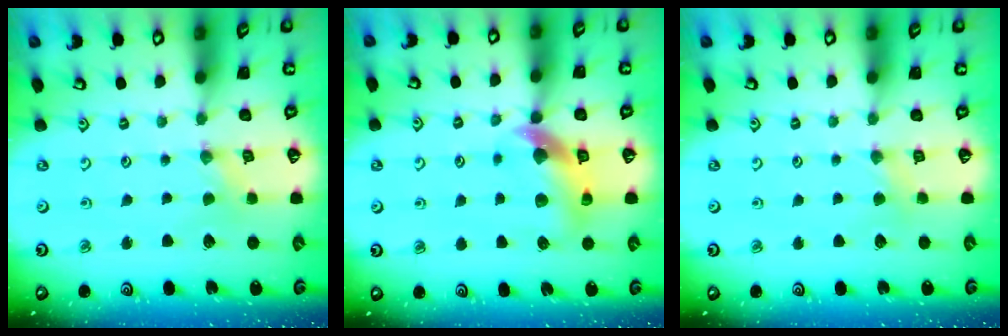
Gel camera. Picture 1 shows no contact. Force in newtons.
{"total": 10.8, "press": 10.7, "slide": 1.6}
{"total": 2.8, "press": 2.7, "slide": 0.5}